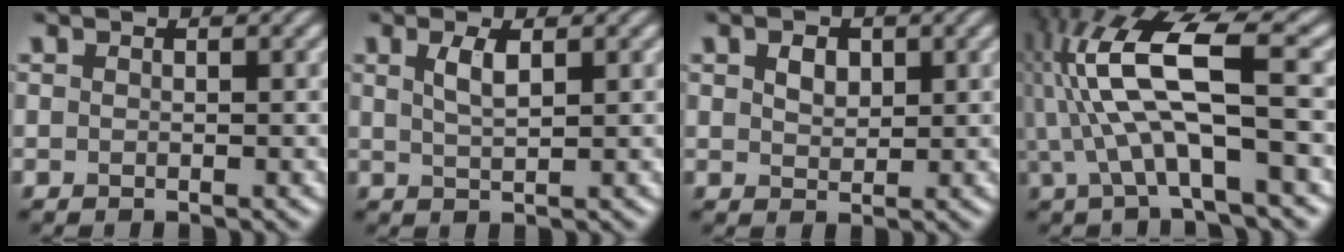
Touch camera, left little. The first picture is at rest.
{"total": 2.1, "force": [0.9, 0.6, 1.8], "torque": [-0.036, 0.001, 0.019]}
{"total": 1.9, "force": [0.8, 1.2, 1.2], "torque": [-0.025, 0.001, 0.015]}
{"total": 10.6, "force": [1.0, 2.8, 10.2], "torque": [-0.198, 0.014, 0.018]}